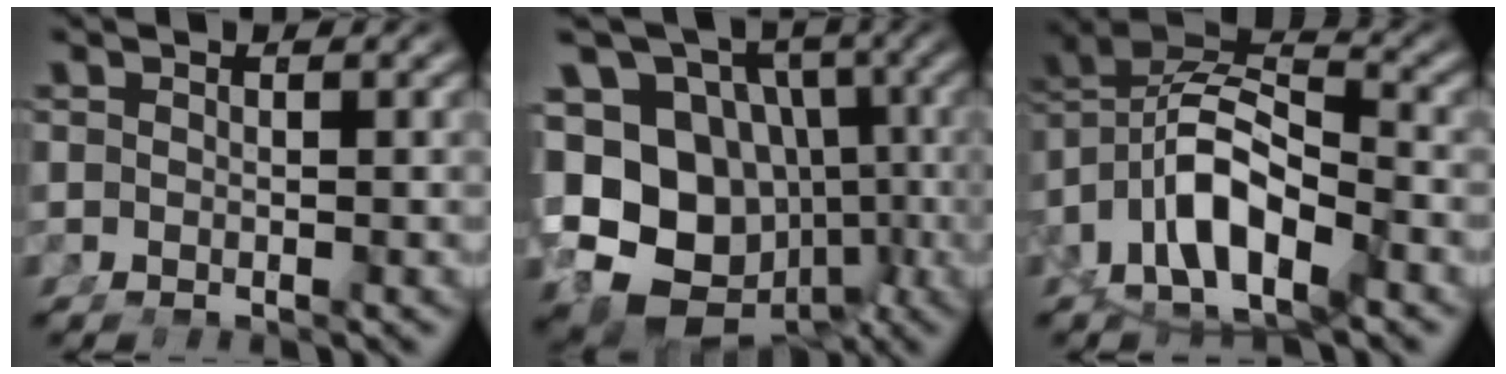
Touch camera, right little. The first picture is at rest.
{"total": 21.6, "force": [-4.7, 18.1, 10.9], "torque": [-0.231, -0.096, -0.058]}
{"total": 12.4, "force": [-2.0, 9.2, 8.1], "torque": [-0.163, -0.048, -0.025]}